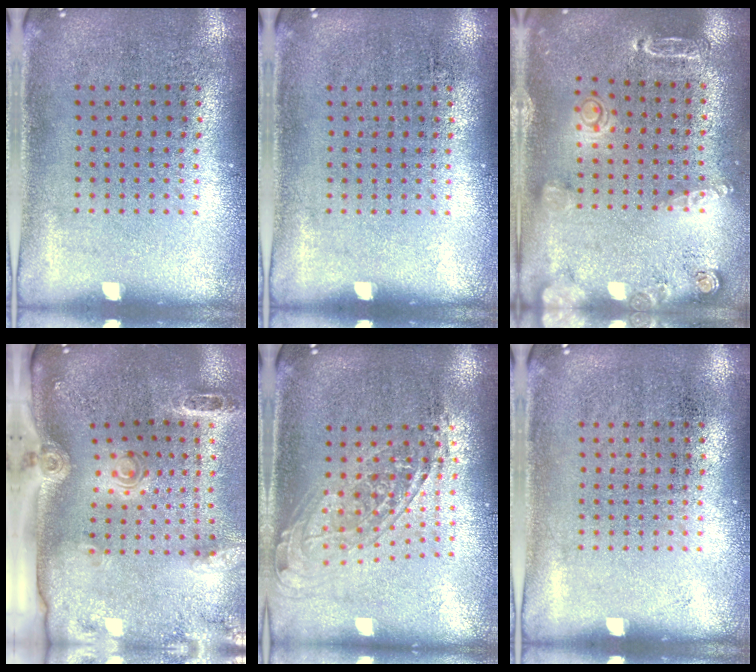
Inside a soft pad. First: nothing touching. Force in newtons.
{"total": 0.0}
{"total": 1.6, "press": 1.6, "slide": 0.1}
{"total": 2.9, "press": 2.1, "slide": 2.1}
{"total": 1.6, "press": 1.3, "slide": 1.0}
{"total": 0.0}